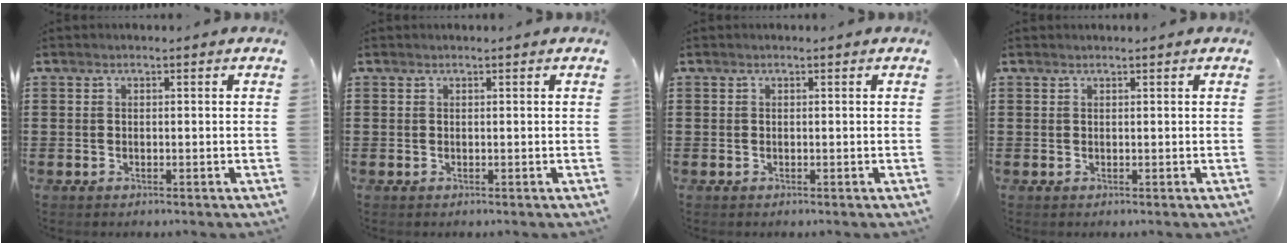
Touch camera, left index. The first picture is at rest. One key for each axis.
{"total": 0.0}
{"total": 0.0}
{"total": 0.0}